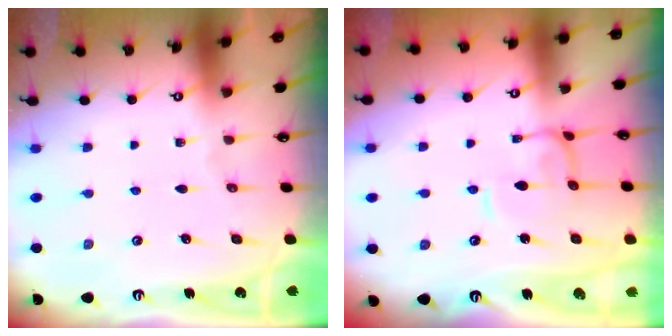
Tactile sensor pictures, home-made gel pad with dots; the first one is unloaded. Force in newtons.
{"total": 0.0}